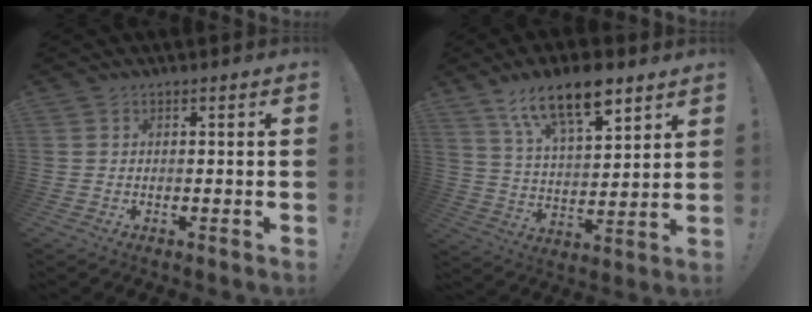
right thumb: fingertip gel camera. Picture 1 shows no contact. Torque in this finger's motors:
{"motor_torque": [0.31, 0.88, 0.57, 0.13, 0.16]}